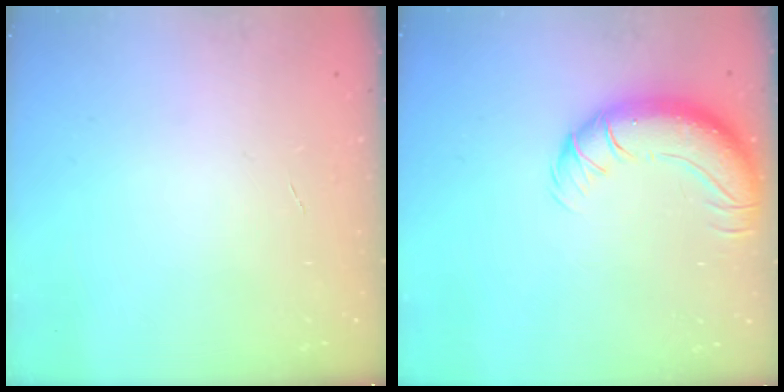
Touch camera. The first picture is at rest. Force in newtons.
{"total": 12.0, "press": 11.7, "slide": 2.8}